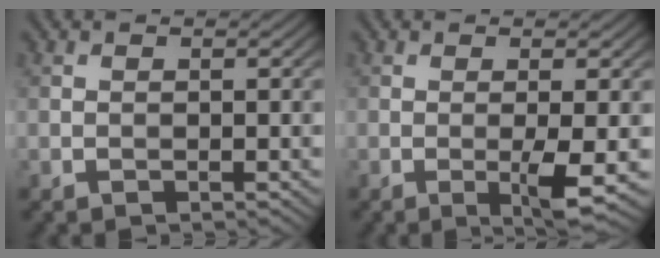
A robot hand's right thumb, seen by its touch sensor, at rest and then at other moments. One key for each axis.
{"total": 3.9, "fx": -0.8, "fy": 0.3, "fz": 3.8, "tx": -0.071, "ty": -0.004, "tz": -0.014}